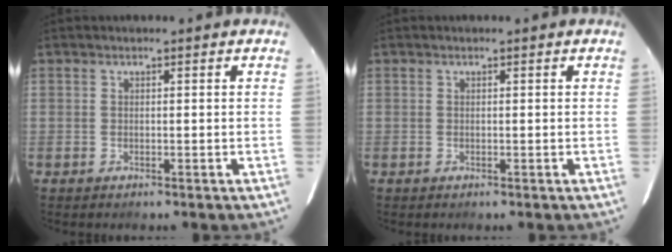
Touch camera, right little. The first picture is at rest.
{"total": 0.0}